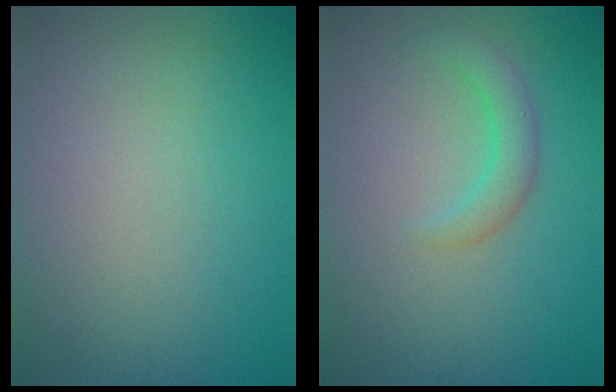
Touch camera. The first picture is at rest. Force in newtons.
{"total": 2.4, "press": 2.4, "slide": 0.3}